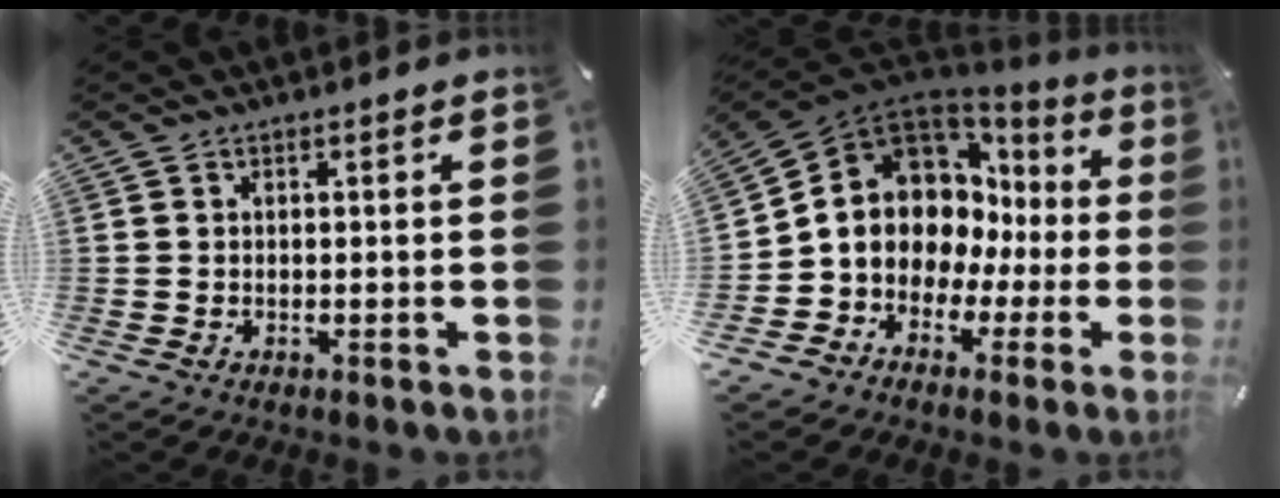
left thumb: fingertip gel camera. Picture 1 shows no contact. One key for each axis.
{"total": 10.9, "fx": 0.8, "fy": 9.7, "fz": 4.8, "tx": -0.097, "ty": -0.028, "tz": 0.014}